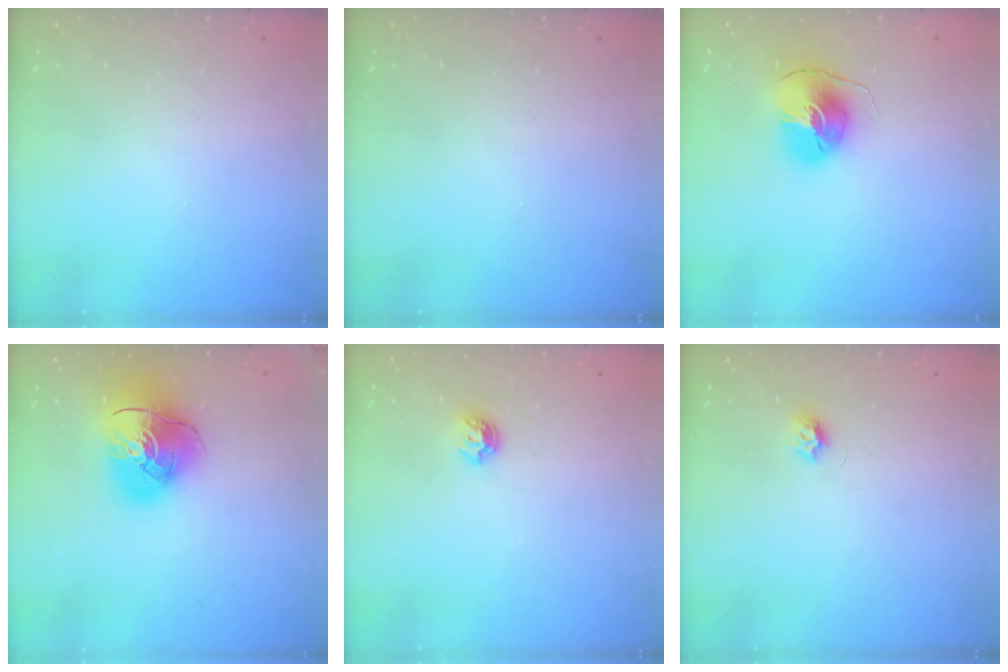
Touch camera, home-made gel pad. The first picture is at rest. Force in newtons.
{"total": 0.0}
{"total": 8.3, "press": 8.2, "slide": 0.9}
{"total": 14.6, "press": 14.4, "slide": 2.1}
{"total": 5.2, "press": 5.1, "slide": 0.8}
{"total": 4.6, "press": 4.6, "slide": 0.5}